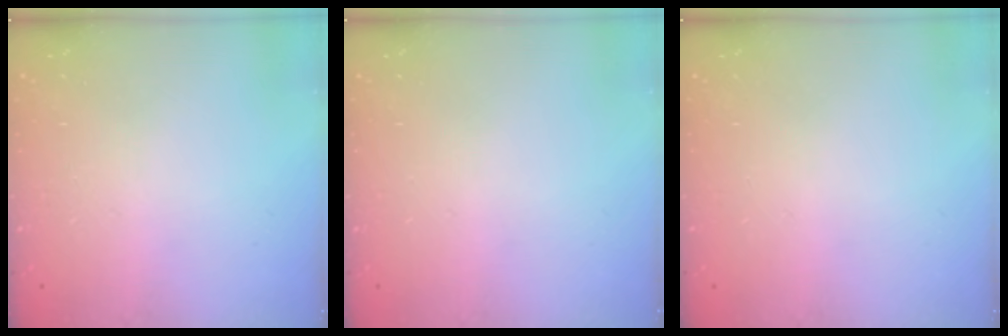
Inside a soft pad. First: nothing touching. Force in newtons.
{"total": 0.0}
{"total": 0.0}